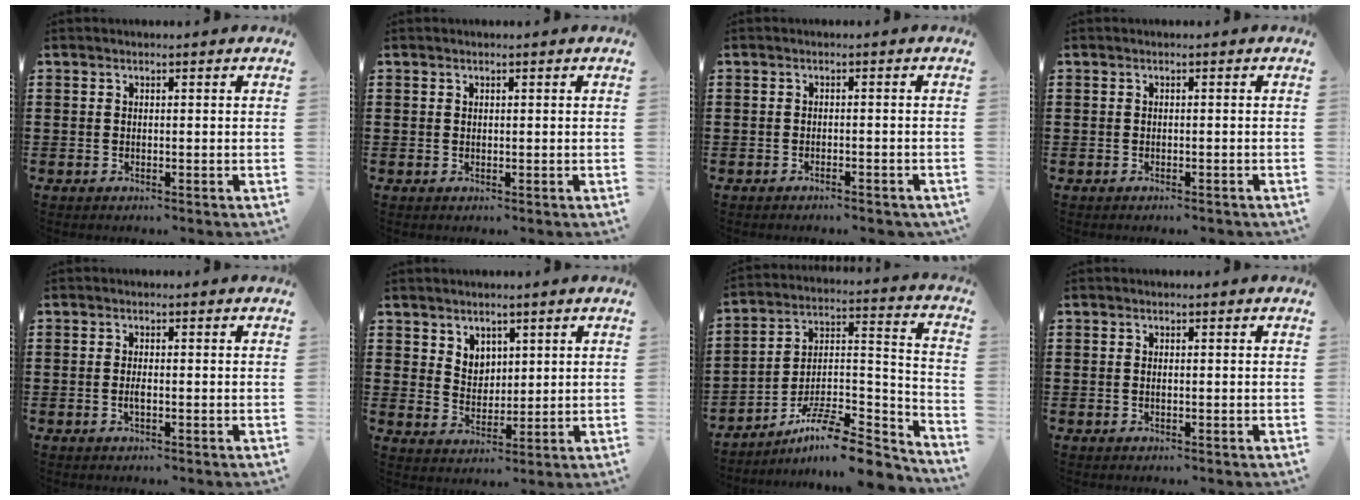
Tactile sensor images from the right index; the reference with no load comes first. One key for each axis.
{"total": 0.0}
{"total": 1.2, "fx": -1.0, "fy": -0.1, "fz": 0.5, "tx": -0.014, "ty": -0.003, "tz": -0.019}
{"total": 0.6, "fx": -0.5, "fy": -0.1, "fz": 0.2, "tx": -0.007, "ty": -0.006, "tz": -0.010}
{"total": 1.3, "fx": -0.3, "fy": 0.3, "fz": 1.2, "tx": -0.023, "ty": -0.003, "tz": -0.005}
{"total": 4.1, "fx": 3.1, "fy": 2.7, "fz": 0.4, "tx": -0.021, "ty": 0.000, "tz": 0.059}
{"total": 11.2, "fx": -9.2, "fy": 2.0, "fz": 6.0, "tx": -0.098, "ty": 0.016, "tz": -0.177}
{"total": 0.5, "fx": -0.1, "fy": 0.1, "fz": 0.5, "tx": -0.013, "ty": -0.004, "tz": 0.000}